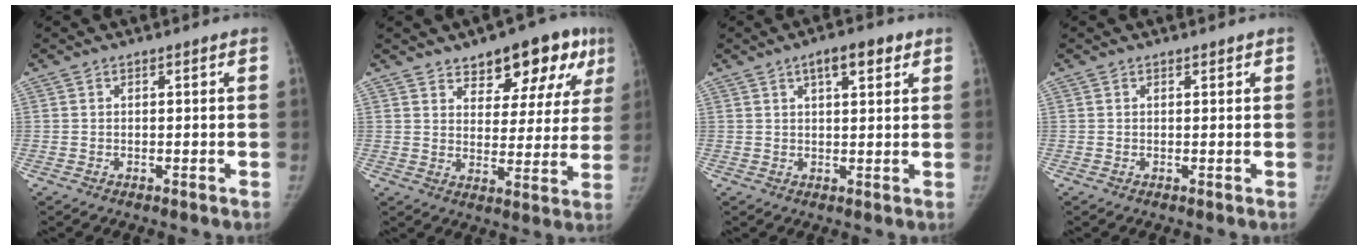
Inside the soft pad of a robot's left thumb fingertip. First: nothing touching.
{"total": 14.8, "force": [8.9, 7.3, 9.4], "torque": [-0.065, -0.031, 0.121]}
{"total": 5.8, "force": [3.0, 2.2, 4.5], "torque": [-0.055, -0.005, 0.042]}
{"total": 0.5, "force": [0.4, 0.3, 0.2], "torque": [-0.002, -0.003, 0.006]}